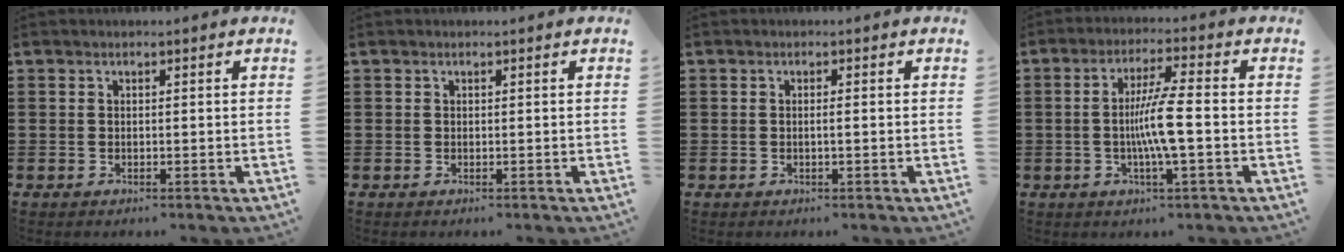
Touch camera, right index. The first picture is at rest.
{"total": 0.0}
{"total": 0.9, "force": [-0.2, -0.1, 0.9], "torque": [-0.017, -0.006, -0.002]}
{"total": 7.1, "force": [-1.1, 0.1, 7.0], "torque": [-0.128, -0.009, -0.026]}